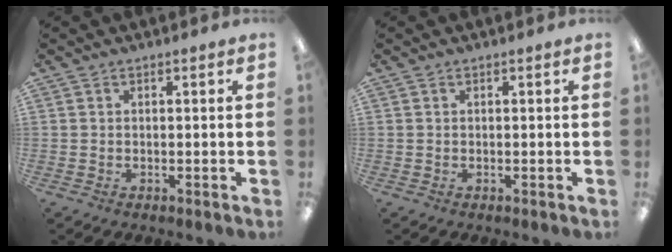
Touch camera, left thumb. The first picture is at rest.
{"total": 0.0}